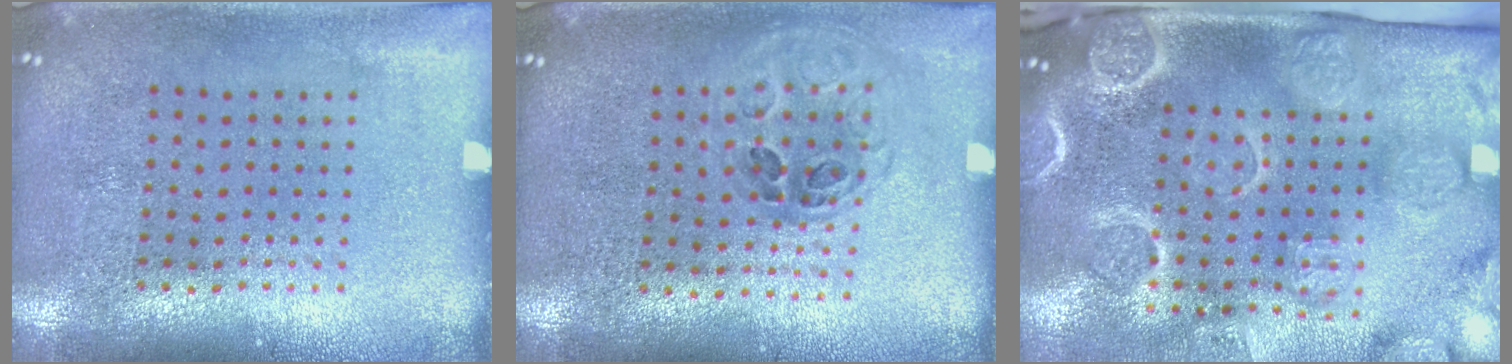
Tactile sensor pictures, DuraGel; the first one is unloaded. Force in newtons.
{"total": 1.1, "press": 1.0, "slide": 0.6}
{"total": 4.3, "press": 3.4, "slide": 2.6}